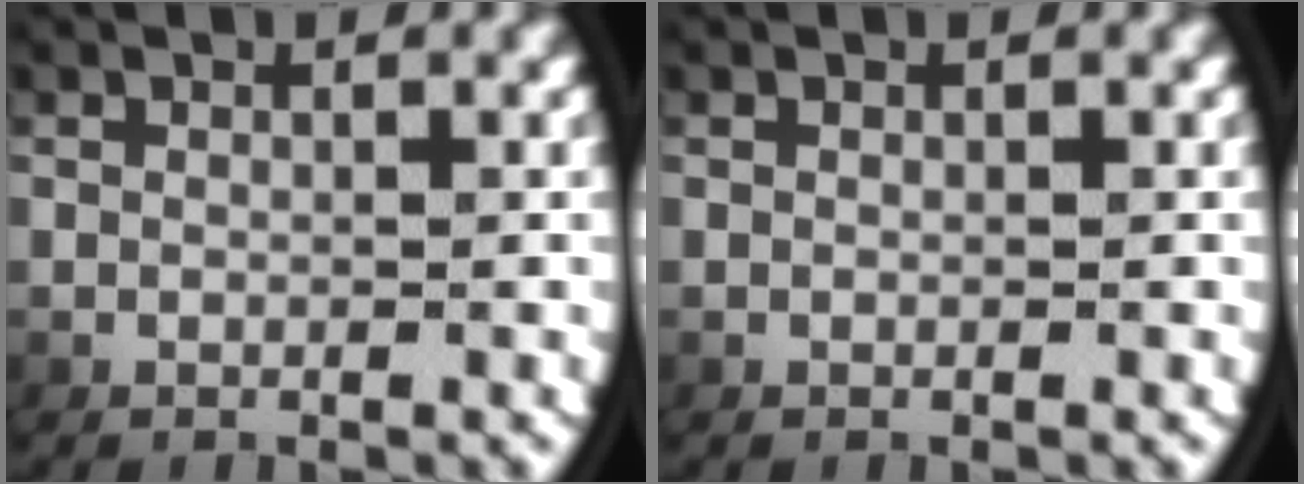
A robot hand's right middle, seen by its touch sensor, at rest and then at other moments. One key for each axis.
{"total": 0.0}